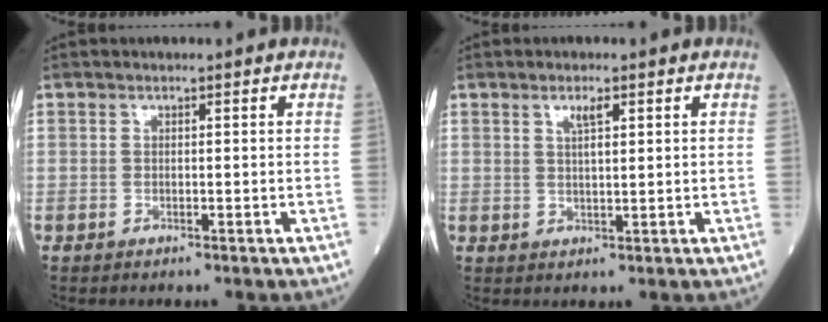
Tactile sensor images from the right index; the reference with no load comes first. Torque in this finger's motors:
{"motor_torque": [-0.02, 0.00, 0.02, 0.00]}